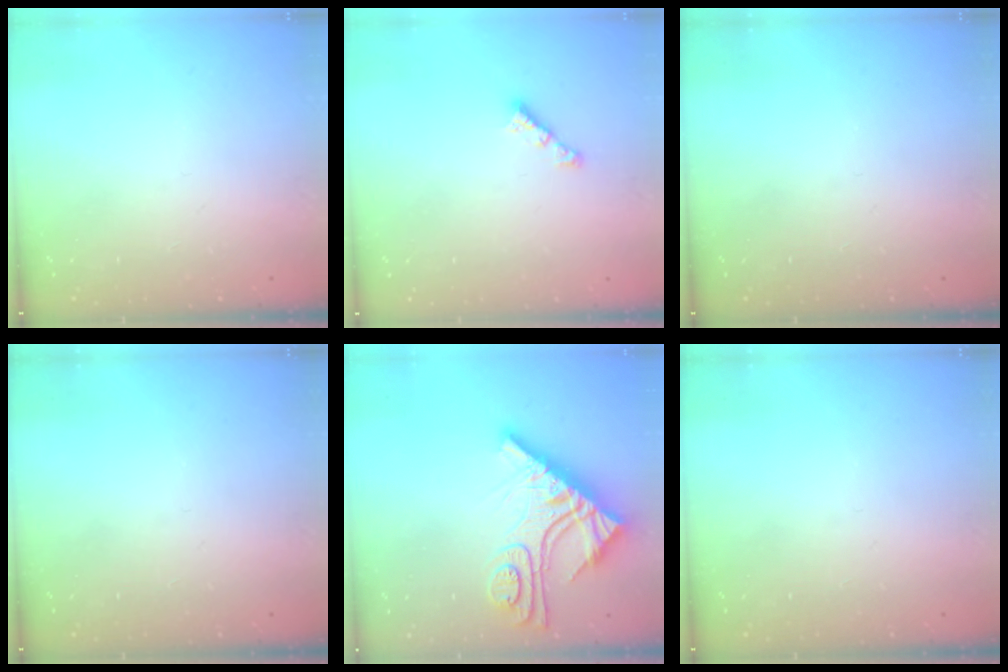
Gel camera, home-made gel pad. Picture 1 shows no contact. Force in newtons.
{"total": 3.5, "press": 3.5, "slide": 0.6}
{"total": 0.0}
{"total": 0.0}
{"total": 15.2, "press": 15.1, "slide": 1.4}
{"total": 0.0}